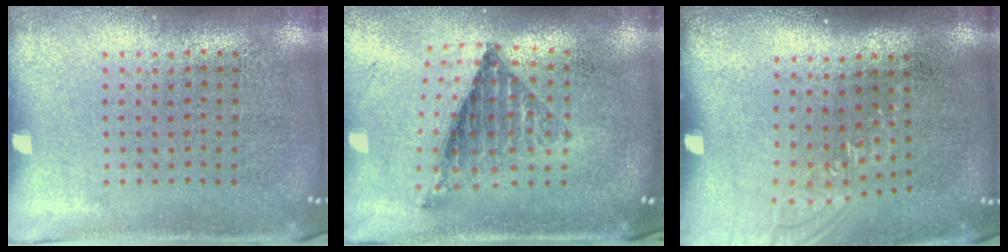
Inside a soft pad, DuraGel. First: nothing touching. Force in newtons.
{"total": 0.9, "press": 0.9, "slide": 0.0}
{"total": 1.1, "press": 0.9, "slide": 0.6}